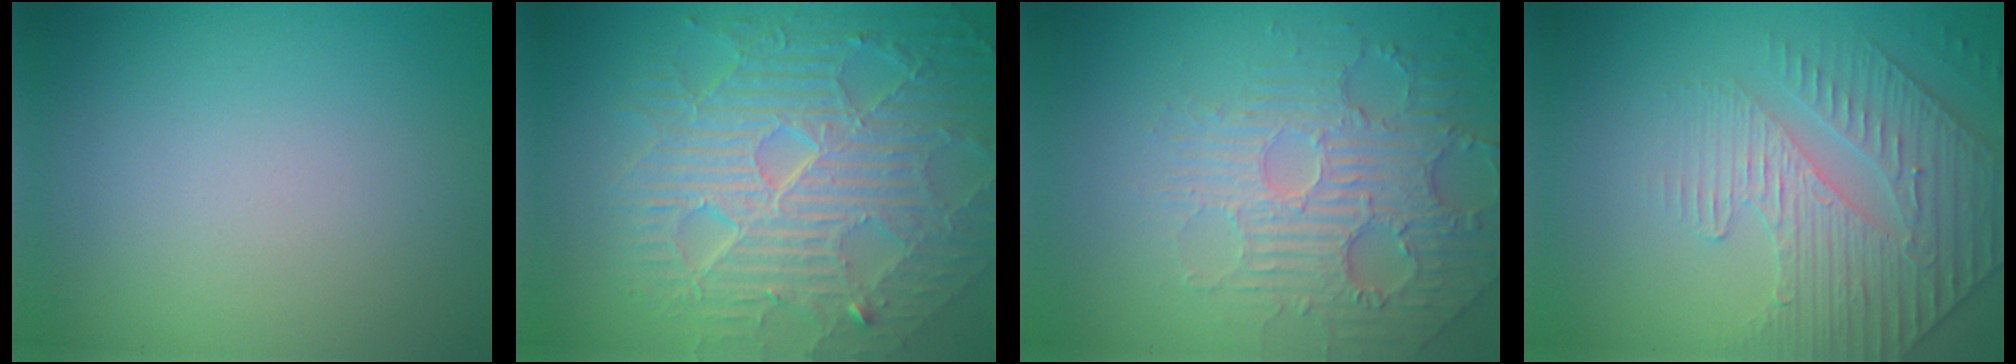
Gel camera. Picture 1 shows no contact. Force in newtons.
{"total": 10.3, "press": 6.7, "slide": 7.8}
{"total": 4.5, "press": 4.1, "slide": 2.0}
{"total": 4.1, "press": 3.7, "slide": 1.8}